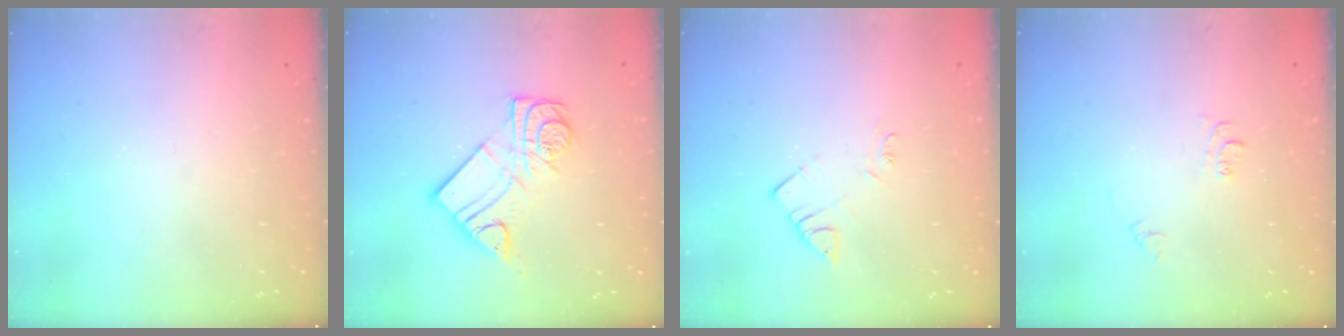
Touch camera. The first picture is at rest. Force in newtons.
{"total": 12.5, "press": 12.4, "slide": 0.8}
{"total": 2.9, "press": 2.9, "slide": 0.6}
{"total": 3.9, "press": 3.9, "slide": 0.6}